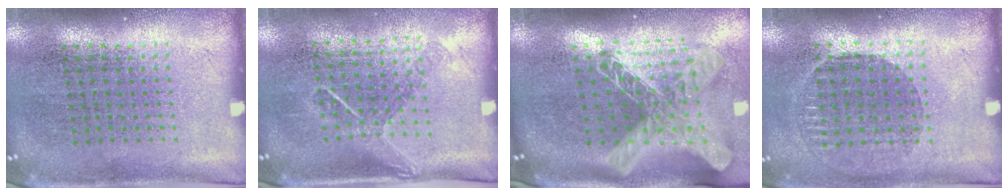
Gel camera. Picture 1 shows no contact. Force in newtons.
{"total": 1.3, "press": 1.0, "slide": 0.9}
{"total": 2.8, "press": 2.0, "slide": 2.0}
{"total": 0.9, "press": 0.8, "slide": 0.4}